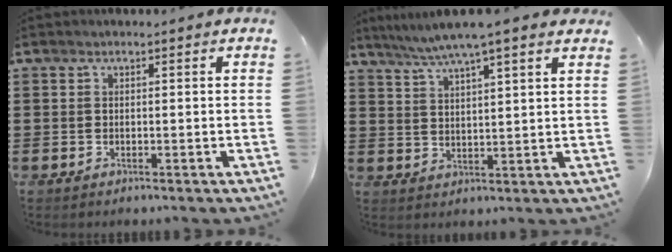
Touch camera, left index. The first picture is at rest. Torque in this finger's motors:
{"motor_torque": [1.26, -0.88, 0.35, 0.17]}